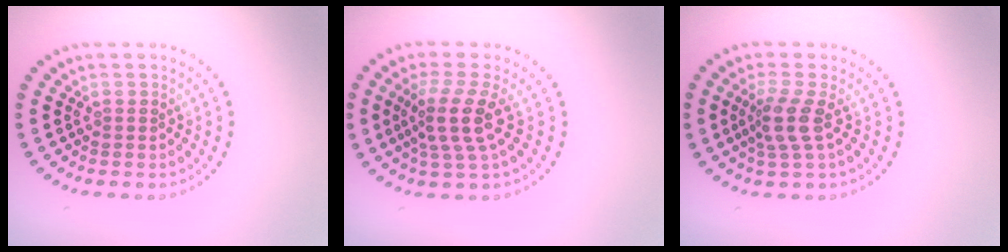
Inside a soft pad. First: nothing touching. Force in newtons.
{"total": 3.7, "press": 2.9, "slide": 2.3}
{"total": 2.7, "press": 2.1, "slide": 1.7}